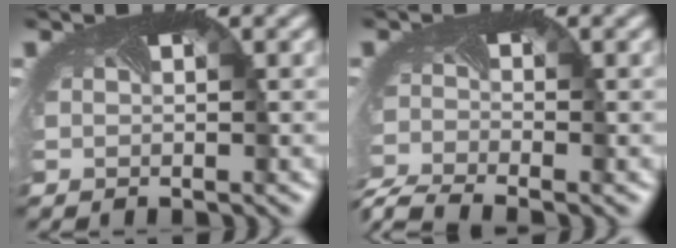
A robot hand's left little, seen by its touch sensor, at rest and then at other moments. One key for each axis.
{"total": 5.1, "fx": -4.5, "fy": 1.1, "fz": 2.1, "tx": -0.055, "ty": -0.037, "tz": -0.083}